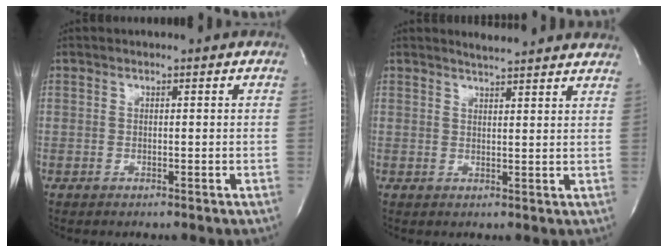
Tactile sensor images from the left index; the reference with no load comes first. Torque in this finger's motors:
{"motor_torque": [0.22, -0.36, 0.07, -0.01]}